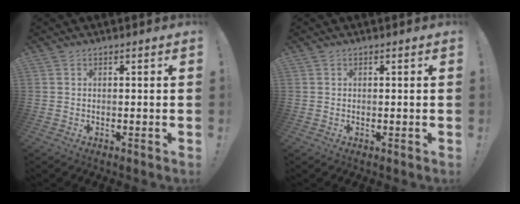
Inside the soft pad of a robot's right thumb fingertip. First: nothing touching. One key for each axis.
{"total": 0.6, "fx": 0.3, "fy": 0.5, "fz": -0.1, "tx": -0.001, "ty": 0.003, "tz": 0.006}